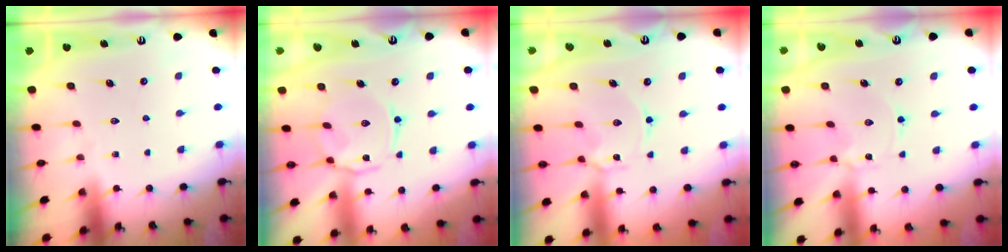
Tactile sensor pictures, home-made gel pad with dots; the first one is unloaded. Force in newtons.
{"total": 6.6, "press": 6.6, "slide": 0.7}
{"total": 2.5, "press": 2.4, "slide": 0.4}
{"total": 1.7, "press": 1.7, "slide": 0.3}